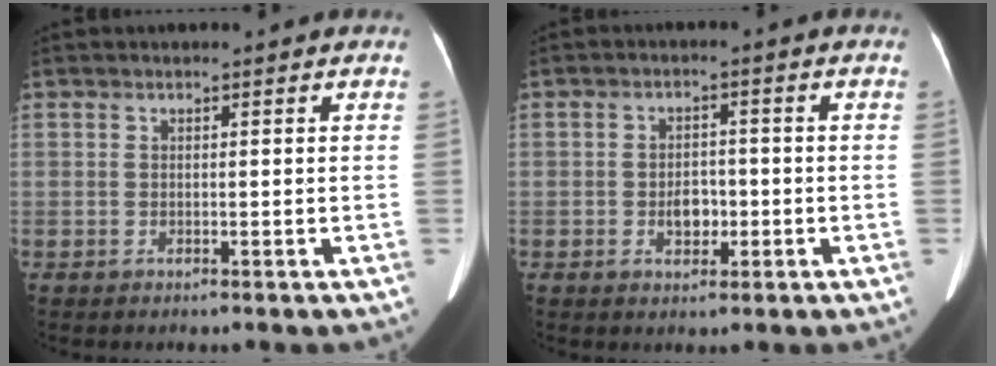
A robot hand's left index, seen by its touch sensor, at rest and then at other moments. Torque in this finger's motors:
{"motor_torque": [0.05, 0.01, 0.05, 0.00]}